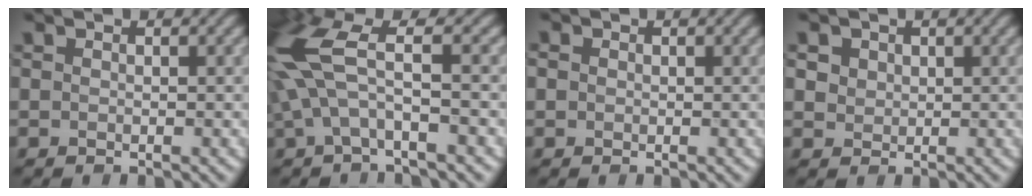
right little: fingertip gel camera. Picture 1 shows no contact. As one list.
[{"total": 6.5, "force": [1.1, 1.7, 6.2], "torque": [-0.155, 0.015, 0.019]}, {"total": 0.9, "force": [-0.1, 0.8, 0.3], "torque": [-0.001, 0.005, -0.010]}, {"total": 2.7, "force": [1.3, 2.1, 1.2], "torque": [-0.039, 0.009, 0.030]}]